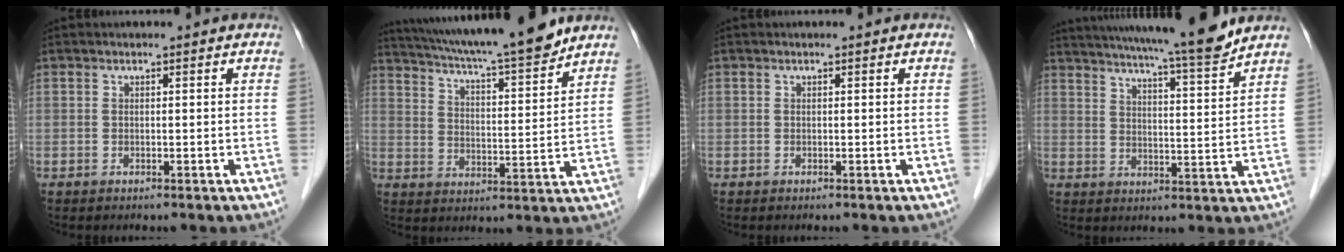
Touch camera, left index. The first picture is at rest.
{"total": 17.8, "force": [15.8, 0.4, 8.3], "torque": [-0.140, 0.002, 0.239]}
{"total": 0.0}
{"total": 15.3, "force": [13.7, -0.9, 6.8], "torque": [-0.114, -0.018, 0.192]}